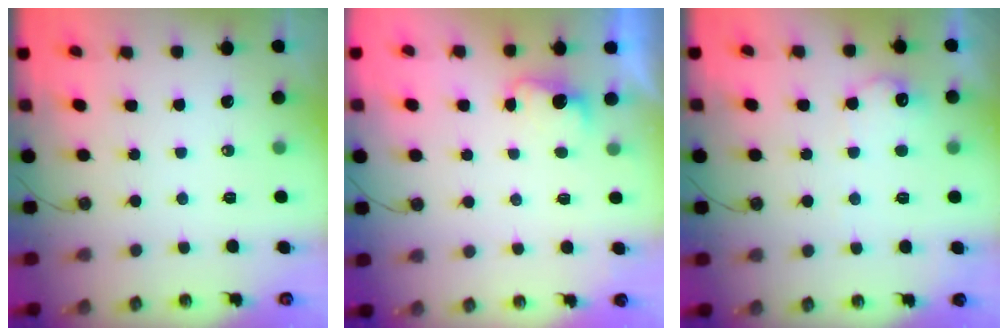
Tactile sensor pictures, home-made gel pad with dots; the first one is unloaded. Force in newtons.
{"total": 2.8, "press": 2.7, "slide": 0.9}
{"total": 9.6, "press": 9.6, "slide": 0.4}